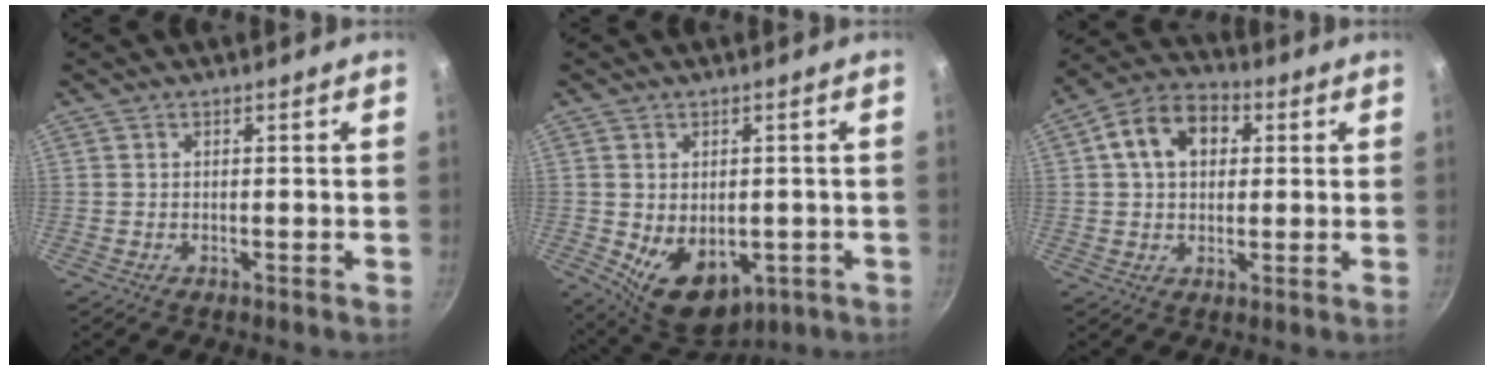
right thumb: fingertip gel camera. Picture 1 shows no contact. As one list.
[{"total": 11.3, "force": [-2.2, 7.7, 7.9], "torque": [-0.094, -0.012, -0.007]}, {"total": 11.3, "force": [2.8, 8.1, 7.3], "torque": [-0.101, 0.018, 0.032]}]